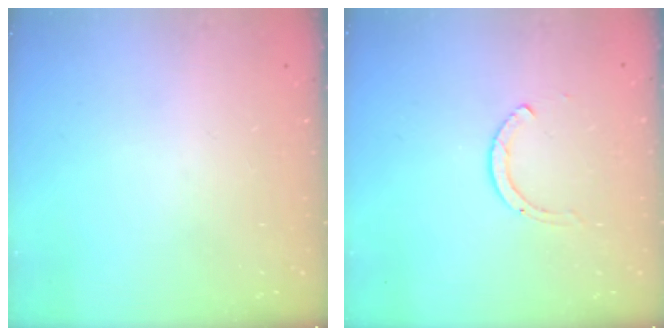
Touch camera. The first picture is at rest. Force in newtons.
{"total": 2.0, "press": 1.9, "slide": 0.3}